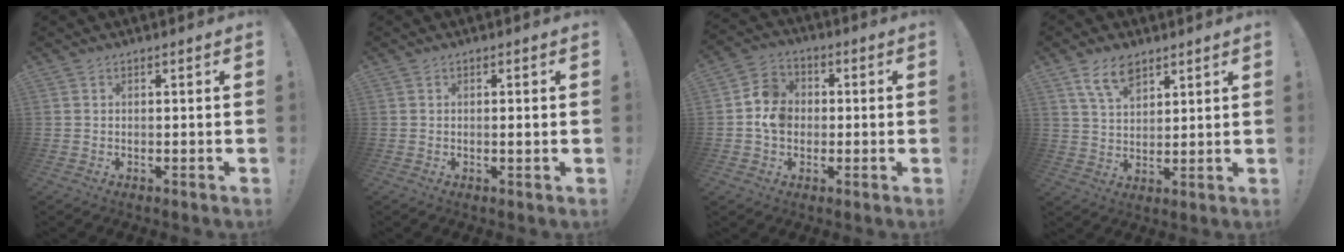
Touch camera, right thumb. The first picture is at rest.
{"total": 1.3, "force": [-0.2, -0.2, 1.3], "torque": [-0.022, -0.001, -0.004]}
{"total": 8.9, "force": [-1.0, 7.7, 4.5], "torque": [-0.067, 0.025, -0.013]}
{"total": 8.7, "force": [5.8, 4.4, 4.7], "torque": [-0.093, -0.019, 0.111]}